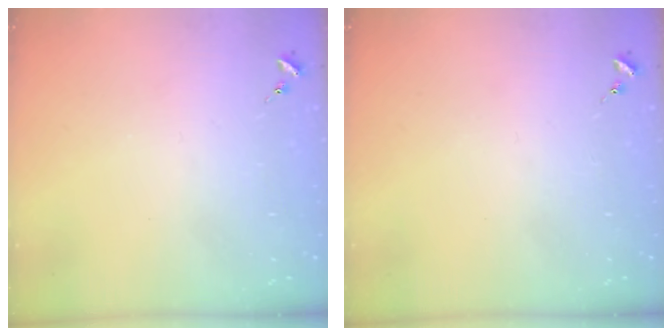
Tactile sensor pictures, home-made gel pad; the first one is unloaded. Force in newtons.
{"total": 0.0}